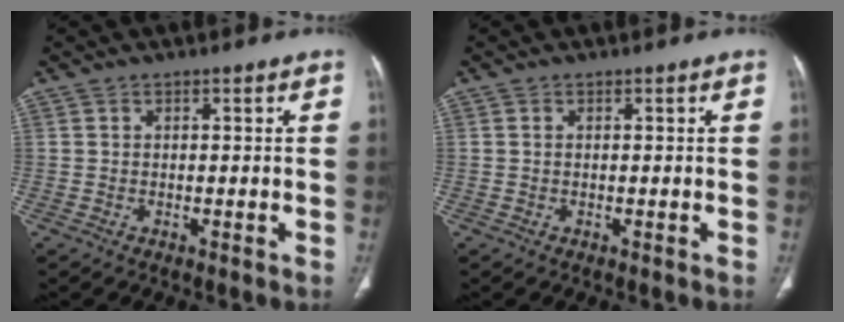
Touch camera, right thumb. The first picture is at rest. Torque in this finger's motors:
{"motor_torque": [-0.08, 0.23, -0.13, 0.47, 0.03]}